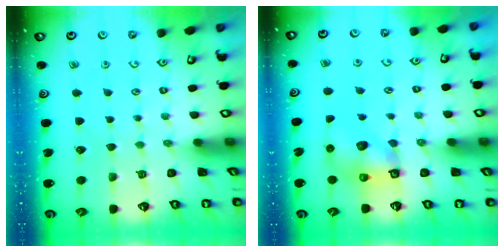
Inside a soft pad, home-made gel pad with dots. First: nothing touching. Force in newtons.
{"total": 8.2, "press": 8.2, "slide": 0.7}